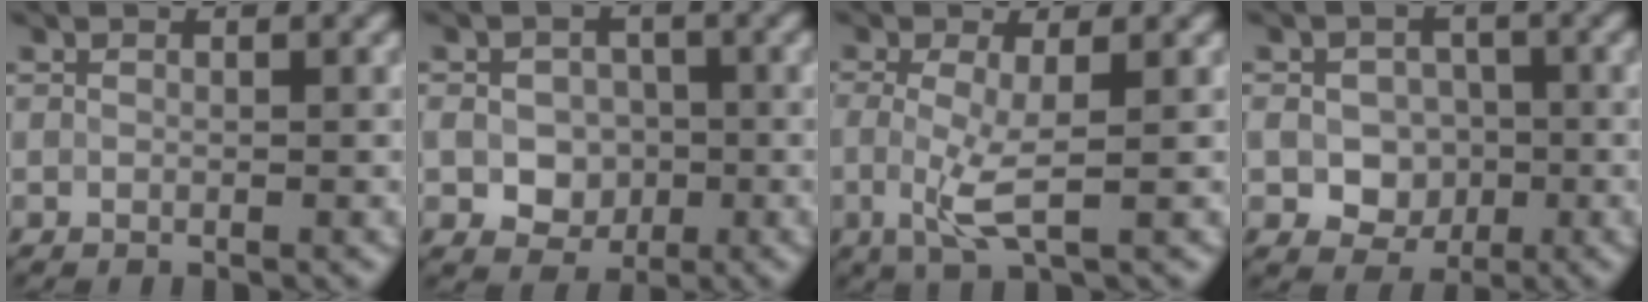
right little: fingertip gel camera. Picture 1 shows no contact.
{"total": 4.1, "force": [-0.8, 3.4, 2.2], "torque": [-0.046, -0.006, -0.009]}
{"total": 3.2, "force": [-0.4, 0.6, 3.1], "torque": [-0.071, -0.011, -0.006]}
{"total": 4.5, "force": [-0.9, 3.7, 2.4], "torque": [-0.041, -0.007, -0.016]}